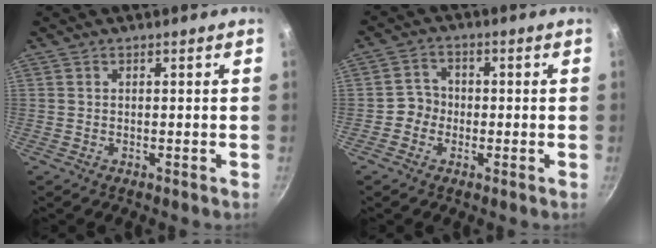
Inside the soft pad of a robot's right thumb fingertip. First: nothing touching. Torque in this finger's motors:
{"motor_torque": [-0.31, 0.18, 0.11, 0.23, 0.00]}